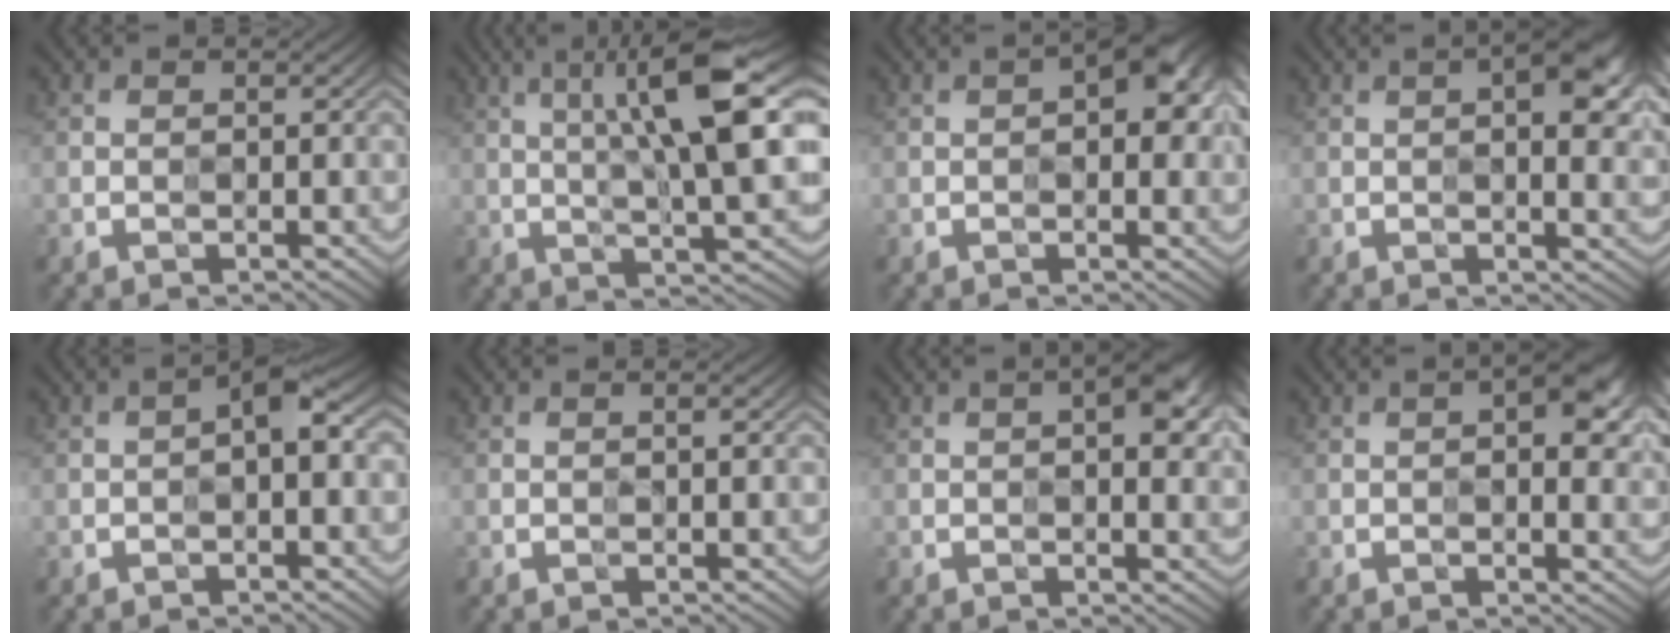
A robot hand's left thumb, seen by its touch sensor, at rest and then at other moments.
{"total": 13.5, "force": [3.6, 3.0, 12.6], "torque": [-0.208, 0.000, 0.069]}
{"total": 7.0, "force": [1.1, 3.3, 6.1], "torque": [-0.076, 0.010, 0.011]}
{"total": 8.4, "force": [2.2, 3.3, 7.4], "torque": [-0.098, 0.011, 0.024]}
{"total": 3.5, "force": [-0.1, 1.1, 3.3], "torque": [-0.053, 0.012, -0.005]}
{"total": 0.9, "force": [0.2, 0.0, 0.9], "torque": [-0.015, 0.001, 0.002]}
{"total": 6.4, "force": [1.6, 2.4, 5.7], "torque": [-0.076, 0.006, 0.019]}
{"total": 7.4, "force": [1.8, 3.2, 6.4], "torque": [-0.082, 0.008, 0.020]}